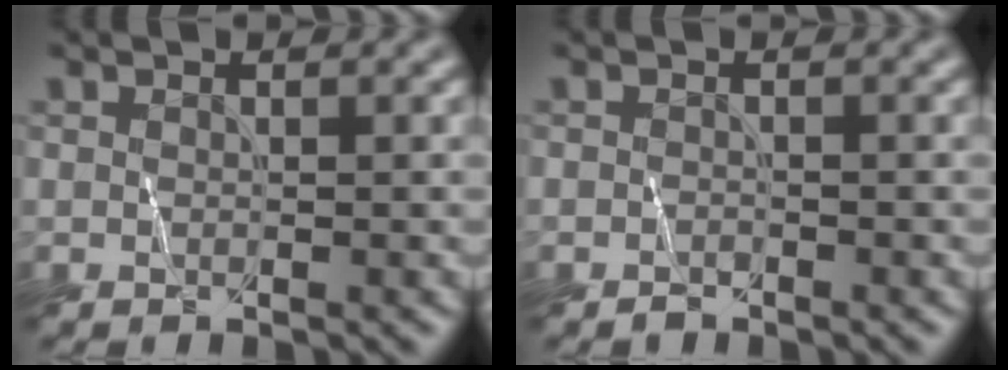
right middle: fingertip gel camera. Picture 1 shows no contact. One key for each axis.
{"total": 0.7, "fx": -0.6, "fy": 0.3, "fz": 0.1, "tx": 0.000, "ty": -0.001, "tz": -0.011}